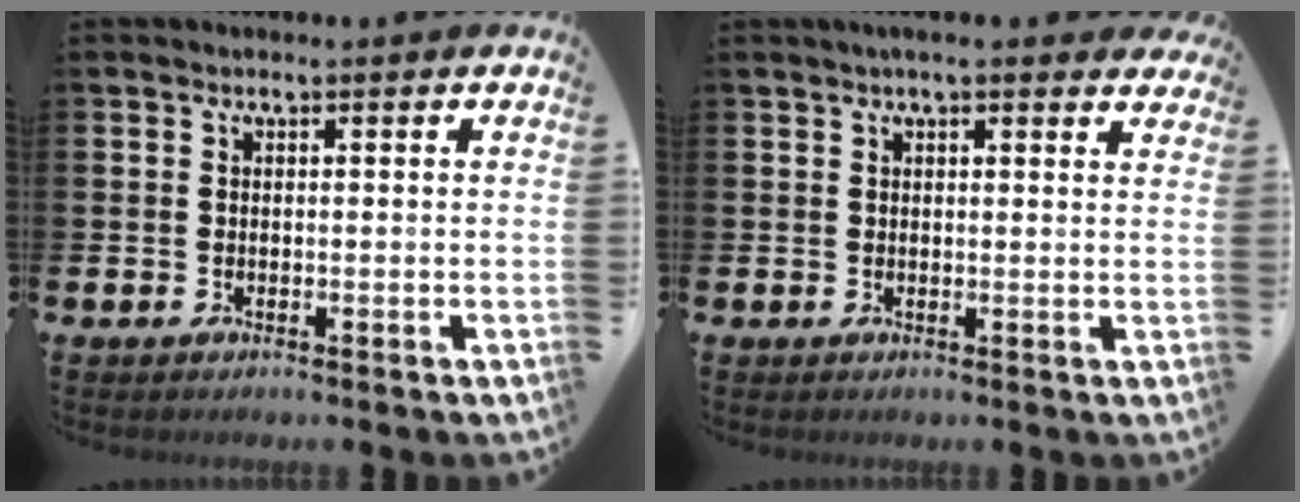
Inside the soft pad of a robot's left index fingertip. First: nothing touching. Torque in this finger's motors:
{"motor_torque": [-0.27, -0.31, 0.08, 0.21]}